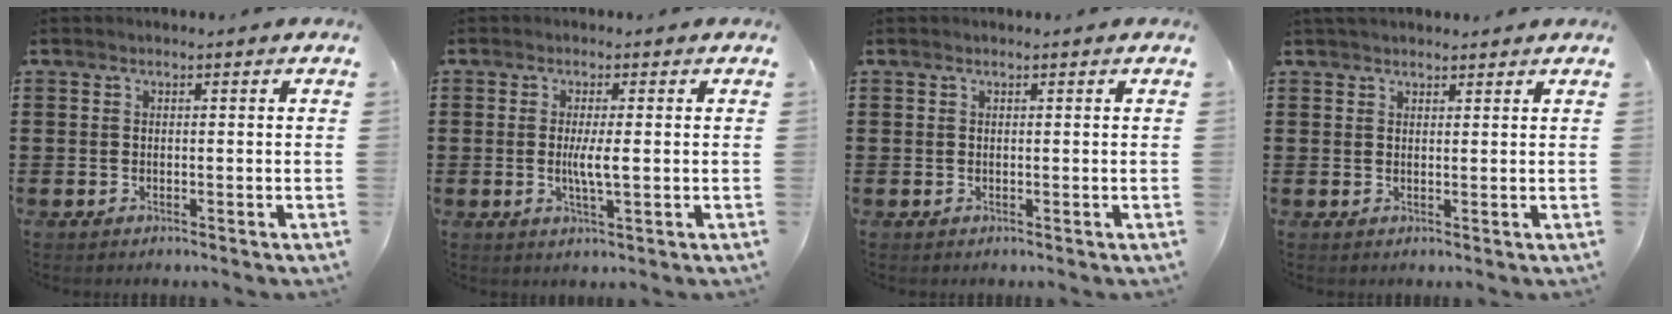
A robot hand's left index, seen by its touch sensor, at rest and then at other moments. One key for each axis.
{"total": 3.4, "fx": 0.0, "fy": 0.4, "fz": 3.4, "tx": -0.063, "ty": -0.004, "tz": -0.001}
{"total": 0.0}
{"total": 1.8, "fx": 1.7, "fy": 0.6, "fz": 0.3, "tx": -0.010, "ty": 0.003, "tz": 0.033}